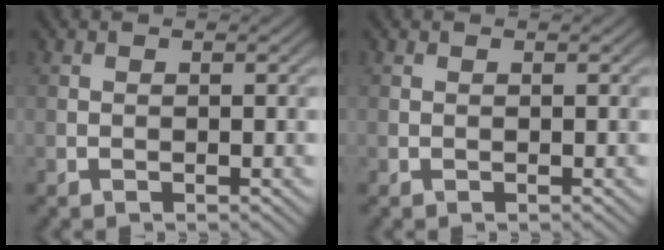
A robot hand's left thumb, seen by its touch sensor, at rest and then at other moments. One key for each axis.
{"total": 0.0}